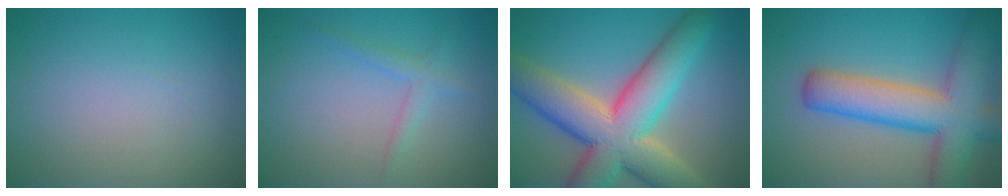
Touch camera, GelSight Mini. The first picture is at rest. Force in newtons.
{"total": 1.6, "press": 1.6, "slide": 0.2}
{"total": 12.6, "press": 12.6, "slide": 0.9}
{"total": 9.3, "press": 9.3, "slide": 0.4}